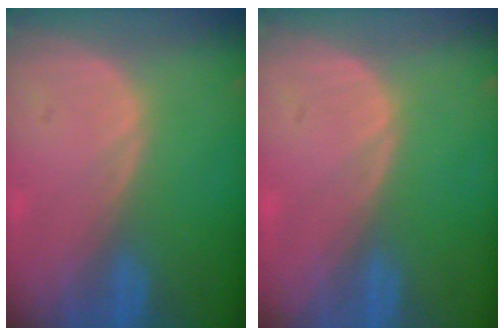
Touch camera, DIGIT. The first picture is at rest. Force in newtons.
{"total": 0.0}